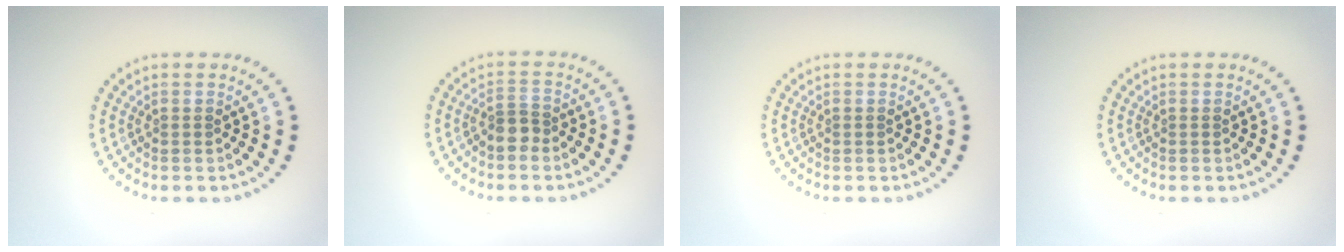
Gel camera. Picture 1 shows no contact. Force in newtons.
{"total": 2.1, "press": 1.7, "slide": 1.2}
{"total": 0.0}
{"total": 0.0}